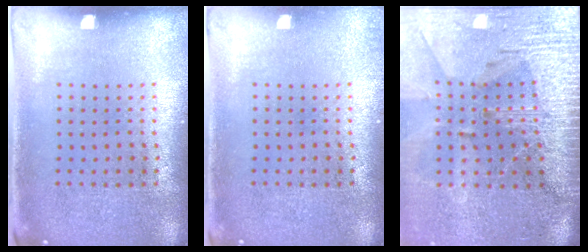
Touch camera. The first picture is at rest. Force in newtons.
{"total": 0.6, "press": 0.6, "slide": 0.1}
{"total": 4.0, "press": 3.5, "slide": 2.0}